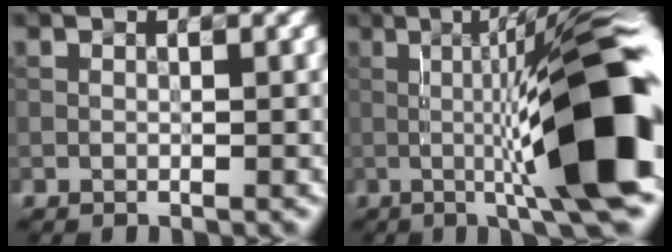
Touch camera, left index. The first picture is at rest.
{"total": 13.2, "force": [-2.3, 1.4, 12.9], "torque": [-0.182, 0.024, -0.036]}